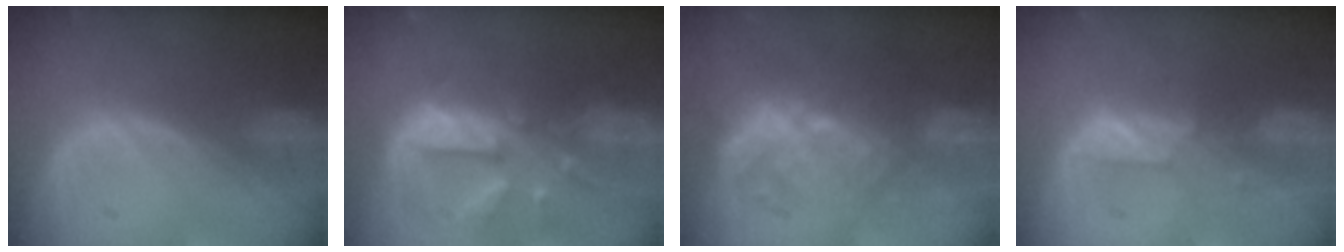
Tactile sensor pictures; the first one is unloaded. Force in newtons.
{"total": 10.3, "press": 9.3, "slide": 4.5}
{"total": 10.0, "press": 8.6, "slide": 4.9}
{"total": 3.6, "press": 3.5, "slide": 0.5}